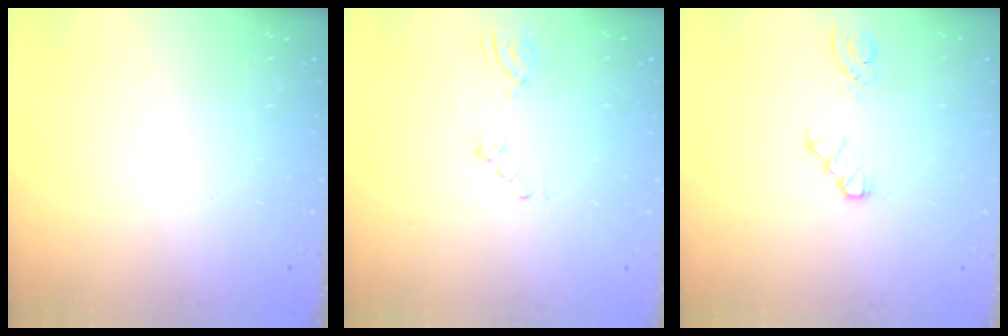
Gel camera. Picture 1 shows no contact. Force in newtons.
{"total": 3.0, "press": 2.2, "slide": 2.0}
{"total": 1.8, "press": 1.8, "slide": 0.2}